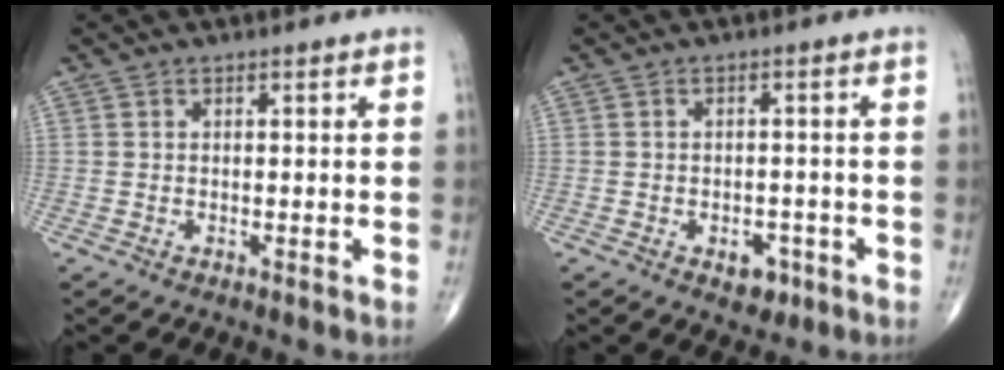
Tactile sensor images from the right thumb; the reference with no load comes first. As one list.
[{"total": 3.8, "force": [-1.8, 2.5, 2.2], "torque": [-0.011, 0.010, -0.021]}]